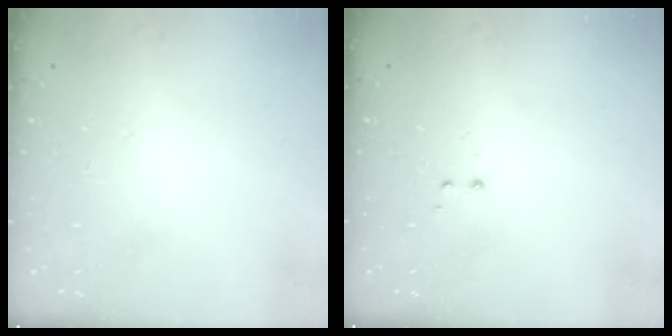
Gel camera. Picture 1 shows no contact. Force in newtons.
{"total": 1.2, "press": 1.1, "slide": 0.6}